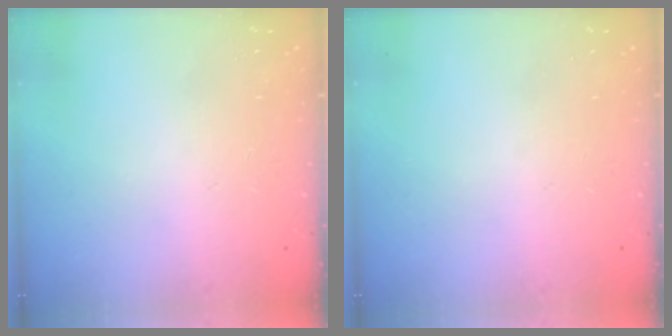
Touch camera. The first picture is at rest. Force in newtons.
{"total": 0.0}